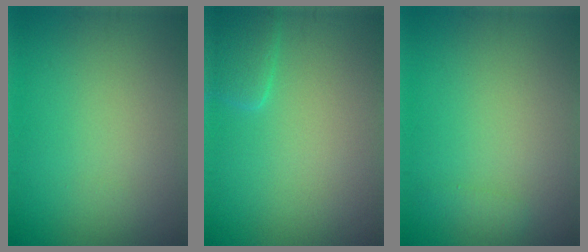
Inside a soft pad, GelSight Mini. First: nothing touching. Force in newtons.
{"total": 1.9, "press": 1.9, "slide": 0.3}
{"total": 0.8, "press": 0.8, "slide": 0.0}